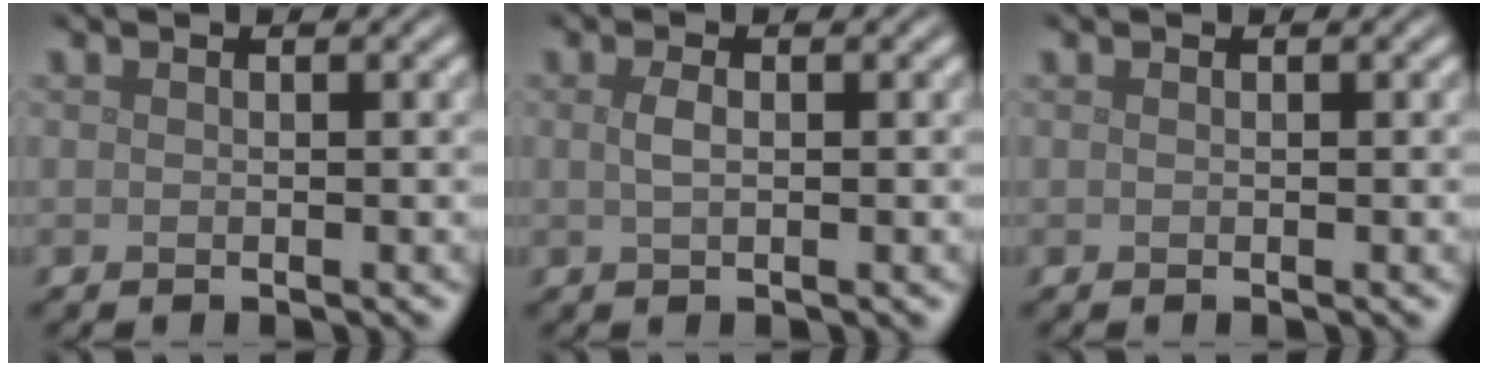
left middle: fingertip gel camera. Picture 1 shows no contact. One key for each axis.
{"total": 1.2, "fx": 0.2, "fy": 0.5, "fz": 1.1, "tx": -0.025, "ty": 0.002, "tz": 0.003}
{"total": 0.0}